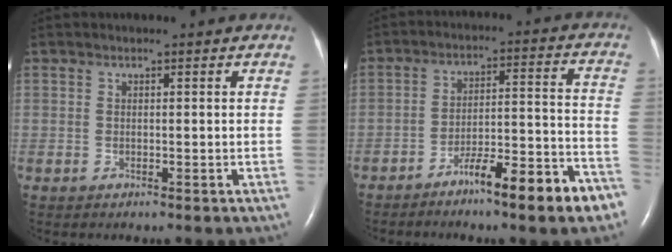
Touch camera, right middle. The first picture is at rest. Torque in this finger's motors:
{"motor_torque": [1.09, -1.05, 0.21, 0.11]}